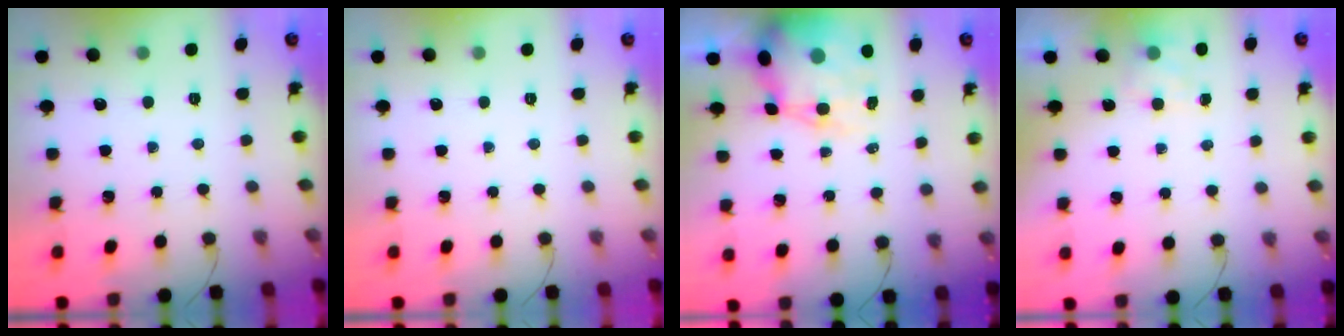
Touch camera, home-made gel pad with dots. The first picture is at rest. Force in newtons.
{"total": 0.0}
{"total": 12.3, "press": 11.8, "slide": 3.3}
{"total": 3.6, "press": 3.4, "slide": 1.1}